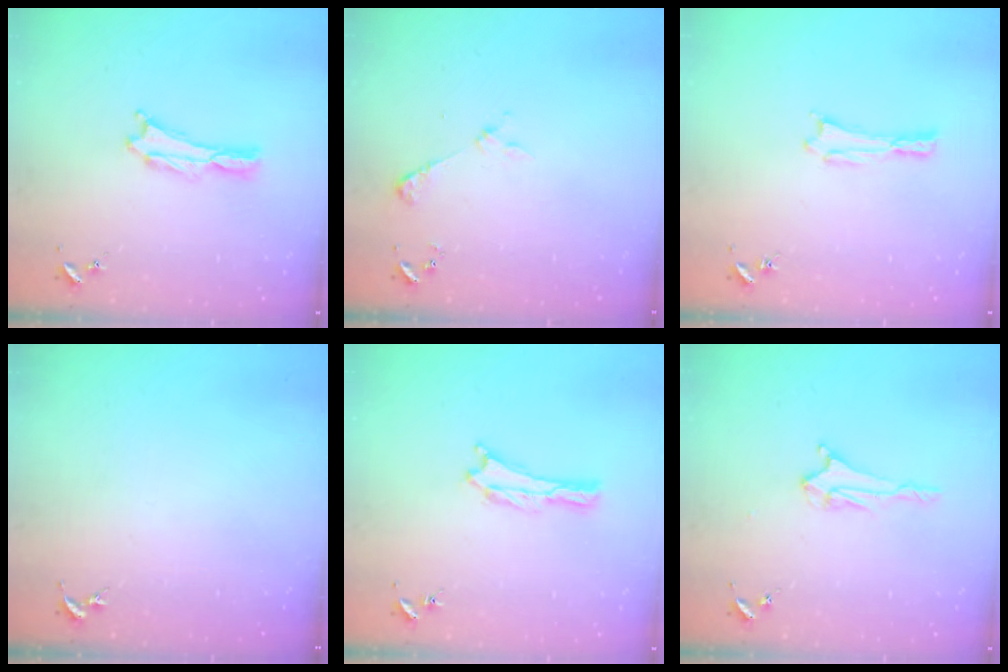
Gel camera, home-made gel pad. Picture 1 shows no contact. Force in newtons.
{"total": 2.2, "press": 2.2, "slide": 0.2}
{"total": 0.0}
{"total": 0.0}
{"total": 0.0}
{"total": 2.1, "press": 2.0, "slide": 0.4}